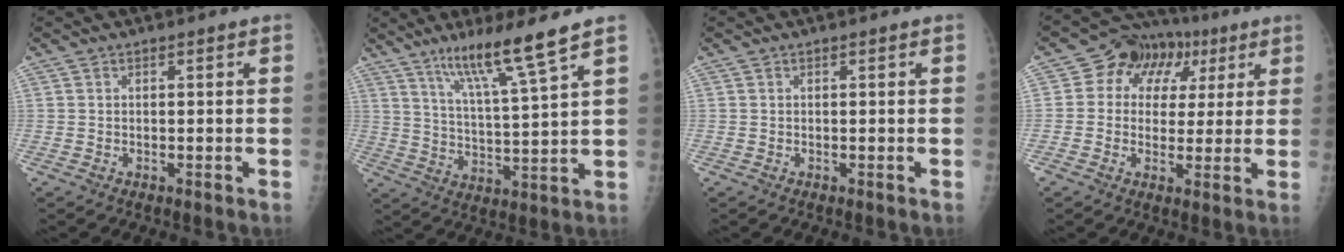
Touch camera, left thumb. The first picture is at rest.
{"total": 11.4, "force": [7.8, -0.4, 8.3], "torque": [-0.148, -0.048, 0.145]}
{"total": 0.0}
{"total": 13.2, "force": [4.2, 10.3, 7.2], "torque": [-0.059, 0.020, 0.056]}